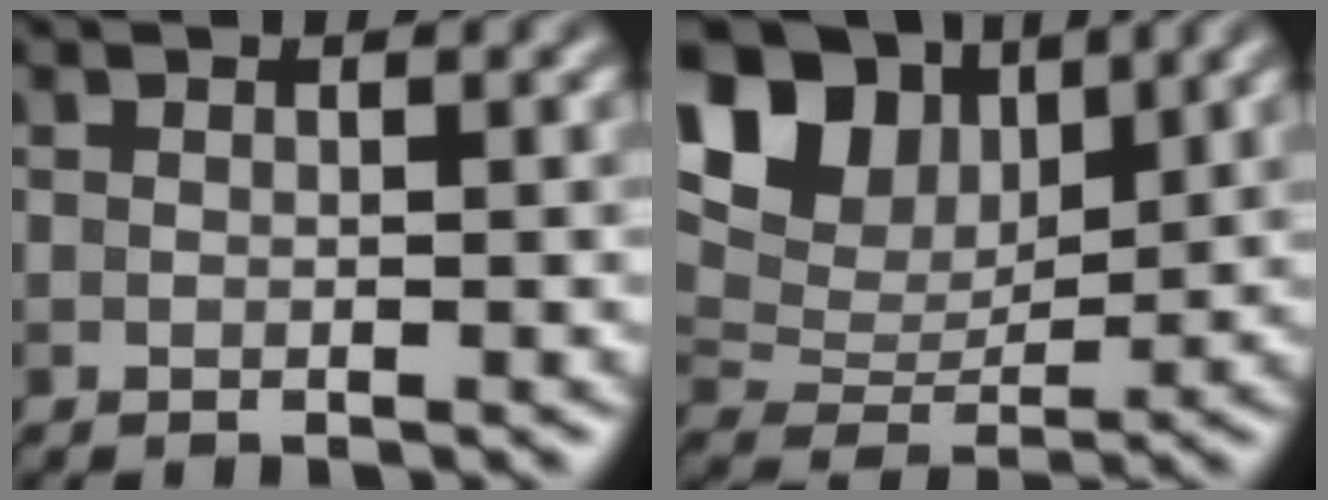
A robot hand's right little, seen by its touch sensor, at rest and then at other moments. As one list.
[{"total": 10.9, "force": [5.2, 7.1, 6.5], "torque": [-0.136, 0.025, 0.085]}]